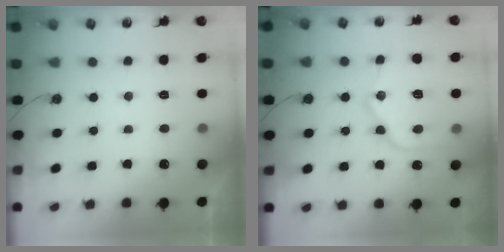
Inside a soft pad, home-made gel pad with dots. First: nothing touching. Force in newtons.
{"total": 18.2, "press": 18.1, "slide": 1.8}